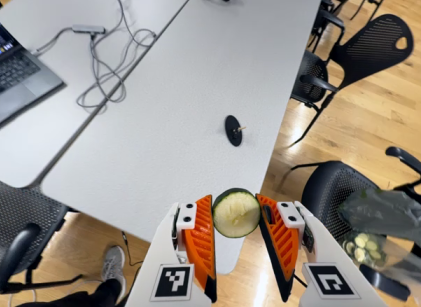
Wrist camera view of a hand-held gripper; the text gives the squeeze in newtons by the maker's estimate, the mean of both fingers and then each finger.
{"total": 8.2, "left": 8.2, "right": 8.1}